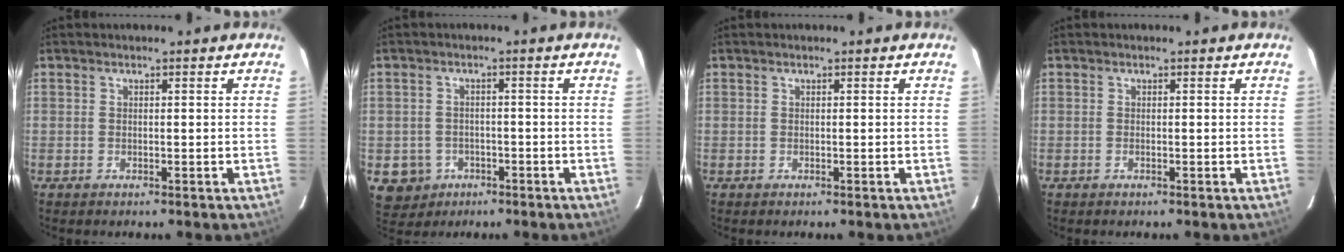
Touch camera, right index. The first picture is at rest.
{"total": 6.2, "force": [-2.3, 5.7, 1.1], "torque": [-0.036, 0.014, -0.025]}
{"total": 0.0}
{"total": 0.0}